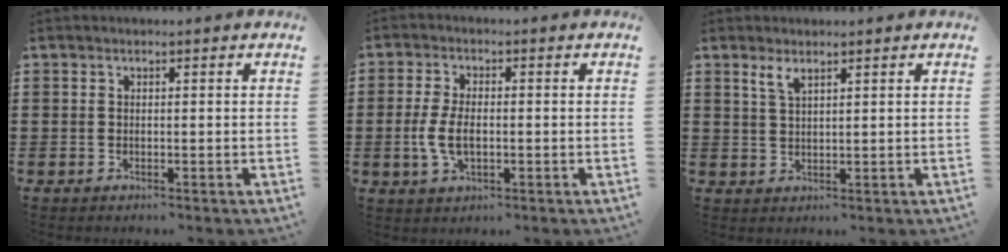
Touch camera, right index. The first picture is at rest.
{"total": 5.2, "force": [-0.7, 2.5, 4.5], "torque": [-0.107, -0.006, -0.019]}
{"total": 2.2, "force": [1.6, 0.5, 1.5], "torque": [-0.033, 0.000, 0.028]}